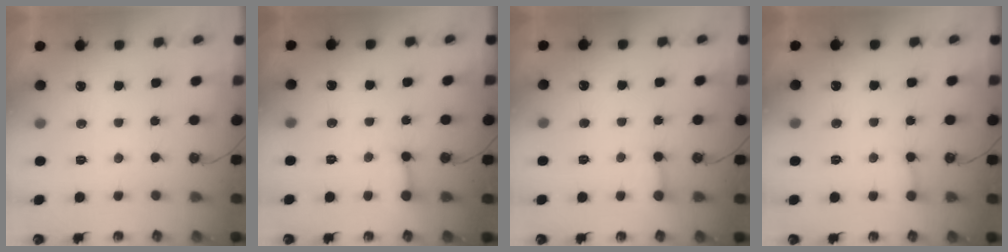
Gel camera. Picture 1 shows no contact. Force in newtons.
{"total": 2.8, "press": 2.8, "slide": 0.2}
{"total": 2.5, "press": 2.5, "slide": 0.4}
{"total": 5.9, "press": 5.8, "slide": 0.6}